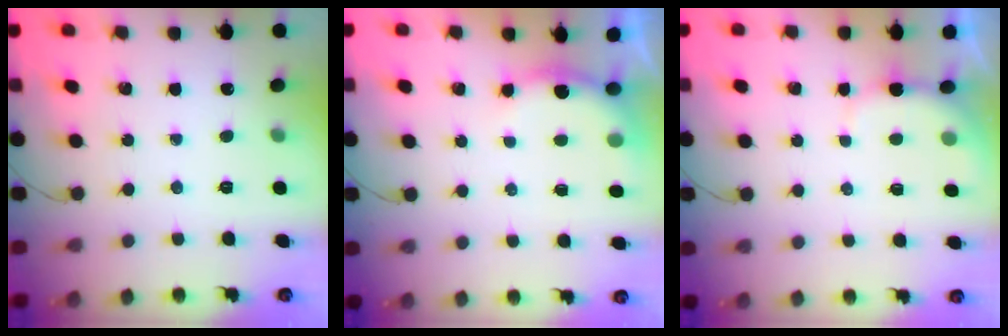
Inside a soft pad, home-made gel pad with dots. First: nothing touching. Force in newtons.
{"total": 4.9, "press": 4.9, "slide": 0.3}
{"total": 2.8, "press": 2.7, "slide": 0.7}